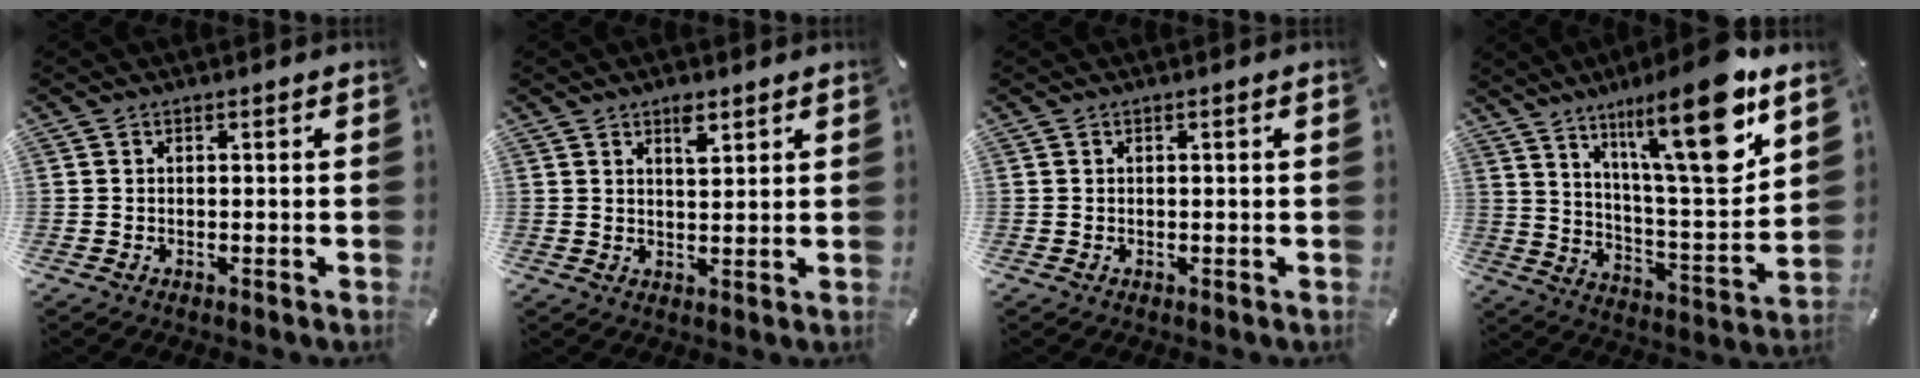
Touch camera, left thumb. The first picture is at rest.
{"total": 3.7, "force": [2.4, 1.4, 2.4], "torque": [-0.028, -0.012, 0.039]}
{"total": 0.6, "force": [0.1, -0.1, 0.6], "torque": [-0.010, -0.001, 0.002]}
{"total": 21.4, "force": [13.1, 5.1, 16.1], "torque": [-0.254, -0.077, 0.201]}